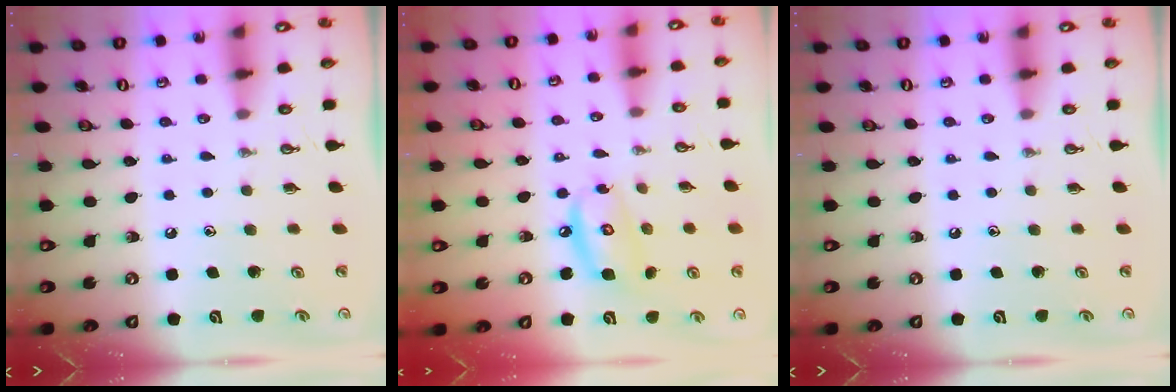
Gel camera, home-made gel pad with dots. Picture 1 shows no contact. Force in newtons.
{"total": 8.8, "press": 8.7, "slide": 0.7}
{"total": 0.0}